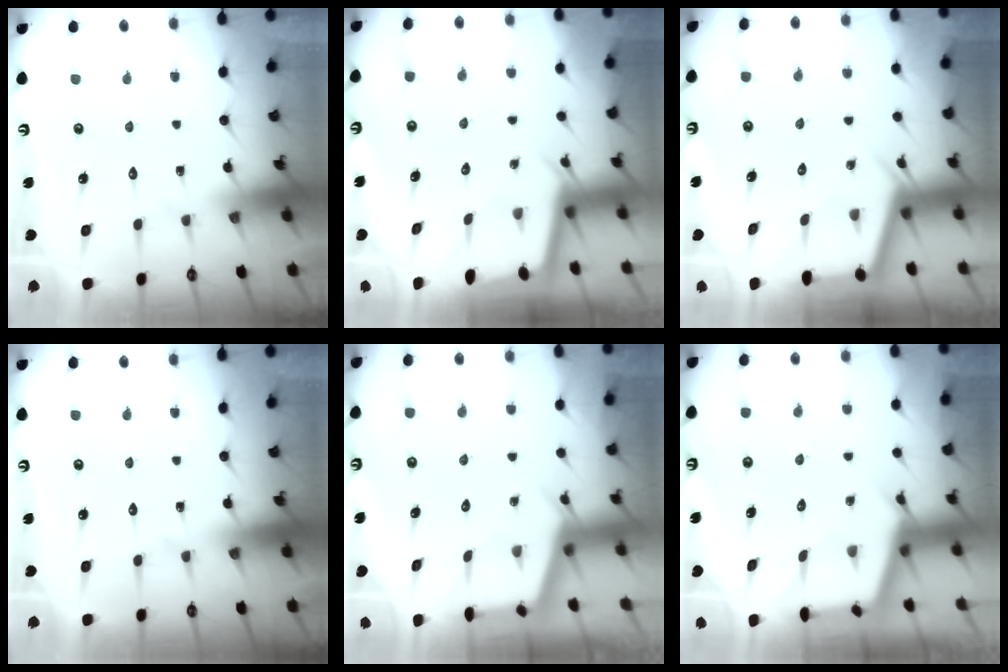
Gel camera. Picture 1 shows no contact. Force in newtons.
{"total": 1.9, "press": 1.9, "slide": 0.3}
{"total": 2.9, "press": 2.9, "slide": 0.4}
{"total": 0.0}
{"total": 2.6, "press": 2.6, "slide": 0.4}
{"total": 2.7, "press": 2.7, "slide": 0.3}